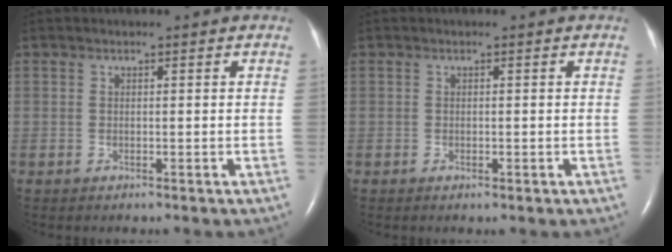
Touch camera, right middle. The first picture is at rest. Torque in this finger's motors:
{"motor_torque": [-0.36, 0.00, -0.07, -0.01]}